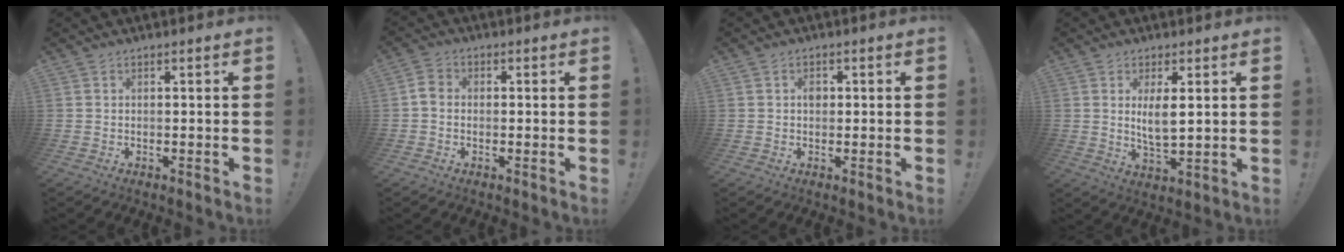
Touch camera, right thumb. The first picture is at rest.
{"total": 3.7, "force": [-0.4, 2.9, 2.3], "torque": [-0.052, 0.013, -0.004]}
{"total": 1.8, "force": [0.0, 1.4, 1.1], "torque": [-0.011, 0.002, -0.004]}
{"total": 6.4, "force": [1.9, 2.0, 5.8], "torque": [-0.101, -0.013, 0.030]}